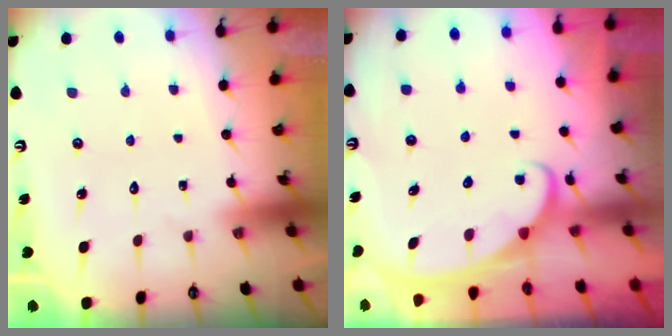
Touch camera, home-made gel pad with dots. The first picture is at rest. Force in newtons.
{"total": 2.5, "press": 2.5, "slide": 0.4}